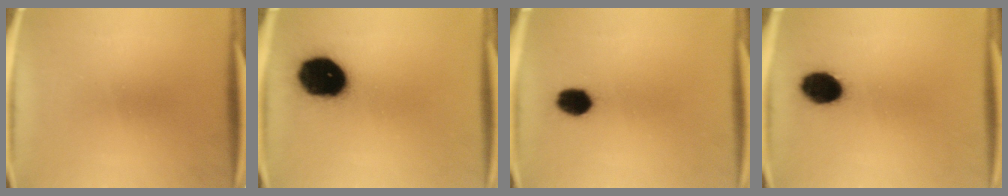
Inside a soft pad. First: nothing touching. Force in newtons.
{"total": 18.8}
{"total": 5.8}
{"total": 9.4}